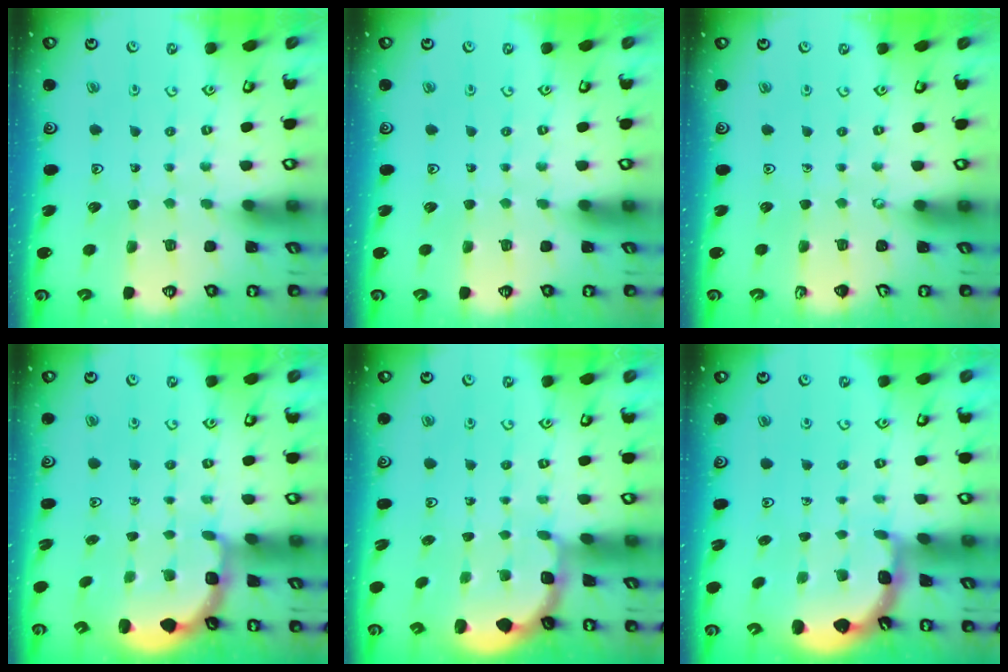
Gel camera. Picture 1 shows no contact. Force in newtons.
{"total": 0.0}
{"total": 0.0}
{"total": 2.9, "press": 2.5, "slide": 1.4}
{"total": 2.0, "press": 1.8, "slide": 0.7}
{"total": 1.9, "press": 1.9, "slide": 0.3}